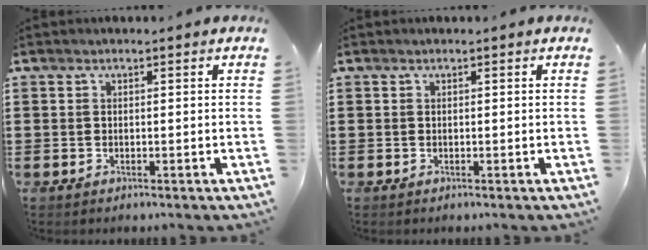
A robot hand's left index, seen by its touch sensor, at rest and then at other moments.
{"total": 0.0}